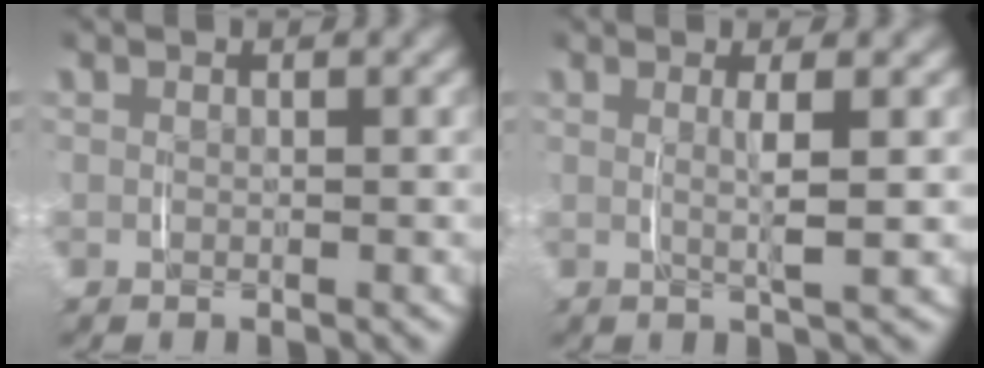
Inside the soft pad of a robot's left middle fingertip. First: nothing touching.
{"total": 2.7, "force": [0.7, -0.1, 2.6], "torque": [-0.046, -0.004, 0.013]}